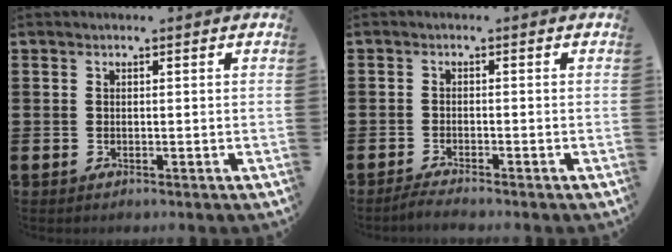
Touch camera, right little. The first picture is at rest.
{"total": 1.4, "force": [-1.2, -0.1, 0.7], "torque": [-0.012, 0.000, -0.023]}